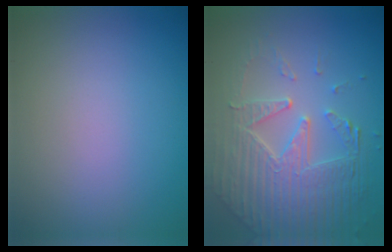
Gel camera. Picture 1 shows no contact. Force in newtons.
{"total": 6.7, "press": 5.1, "slide": 4.4}